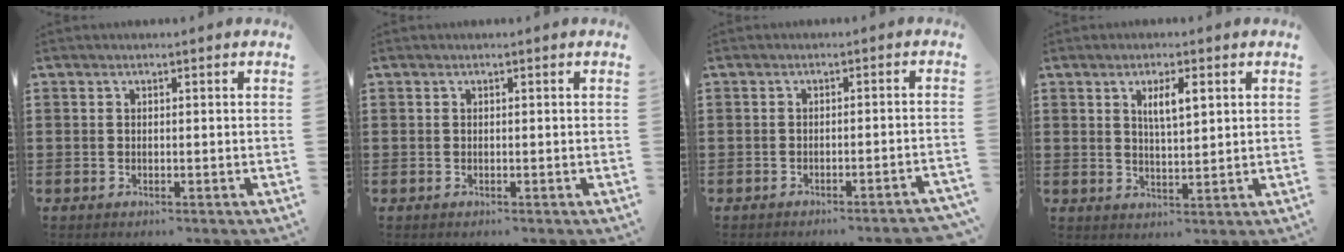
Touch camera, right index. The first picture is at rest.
{"total": 0.0}
{"total": 2.0, "force": [-1.7, -0.5, 0.7], "torque": [-0.013, -0.004, -0.034]}
{"total": 3.9, "force": [1.5, 1.0, 3.4], "torque": [-0.063, 0.003, 0.021]}